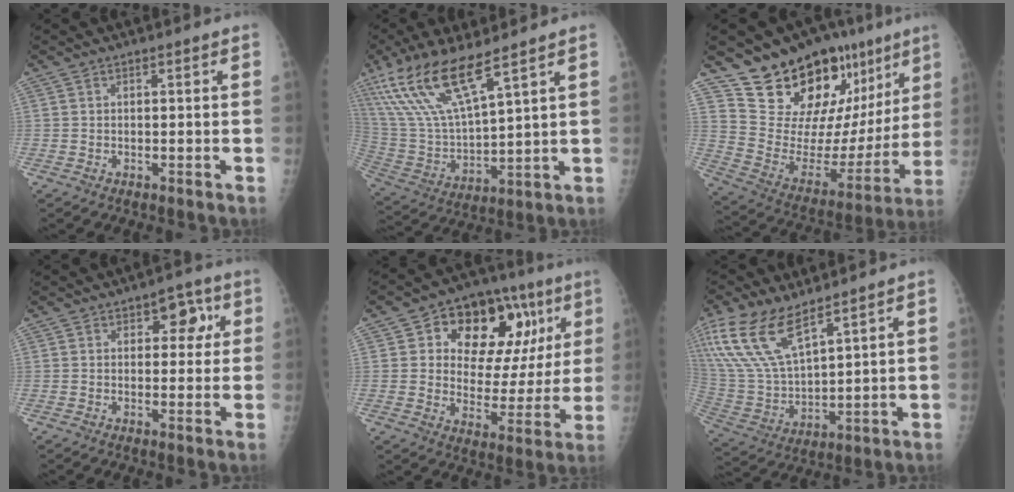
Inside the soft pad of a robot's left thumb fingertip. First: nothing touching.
{"total": 16.6, "force": [10.5, 3.9, 12.3], "torque": [-0.256, -0.042, 0.219]}
{"total": 23.7, "force": [16.0, 11.1, 13.5], "torque": [-0.153, -0.074, 0.261]}
{"total": 6.4, "force": [1.9, 4.3, 4.4], "torque": [-0.012, 0.000, 0.017]}
{"total": 21.2, "force": [7.8, 12.6, 15.1], "torque": [-0.155, 0.000, 0.111]}
{"total": 16.3, "force": [10.4, 6.3, 10.8], "torque": [-0.223, -0.041, 0.219]}